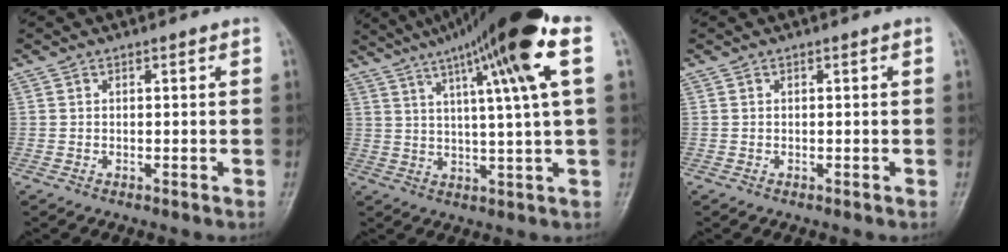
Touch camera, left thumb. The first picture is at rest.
{"total": 18.9, "force": [8.6, 0.9, 16.8], "torque": [-0.263, 0.007, 0.133]}
{"total": 0.0}